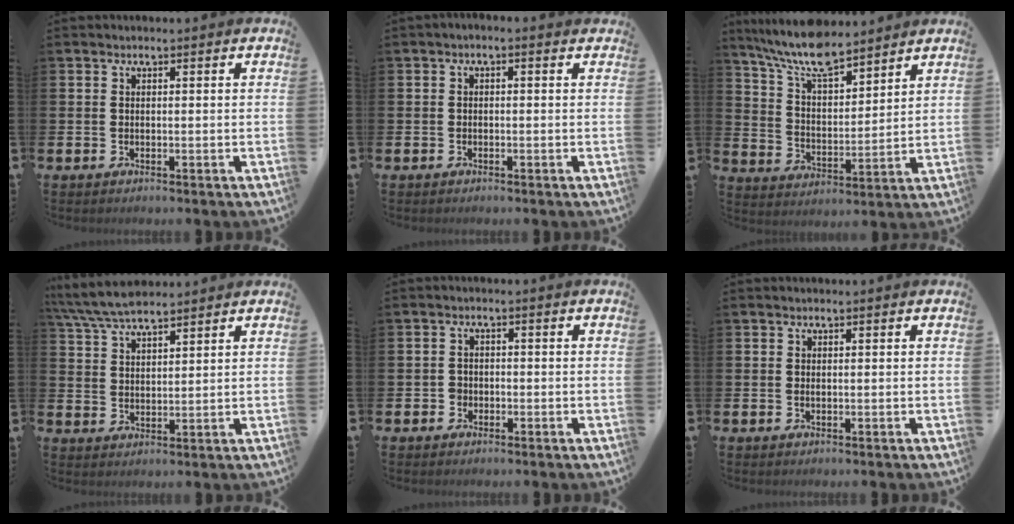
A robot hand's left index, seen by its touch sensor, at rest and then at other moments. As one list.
[{"total": 0.8, "force": [-0.6, 0.2, 0.4], "torque": [-0.015, 0.002, -0.010]}, {"total": 8.7, "force": [7.8, 2.1, 3.3], "torque": [-0.091, -0.041, 0.141]}, {"total": 6.3, "force": [5.8, 1.0, 2.1], "torque": [-0.066, -0.019, 0.108]}, {"total": 1.7, "force": [-1.0, 1.4, 0.2], "torque": [-0.006, 0.004, -0.023]}, {"total": 0.0}]